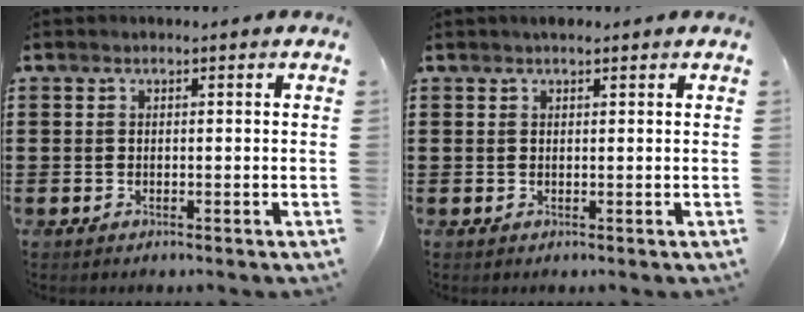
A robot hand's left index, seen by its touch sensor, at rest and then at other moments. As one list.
[{"total": 0.9, "force": [0.7, 0.3, 0.5], "torque": [-0.009, 0.003, 0.013]}]